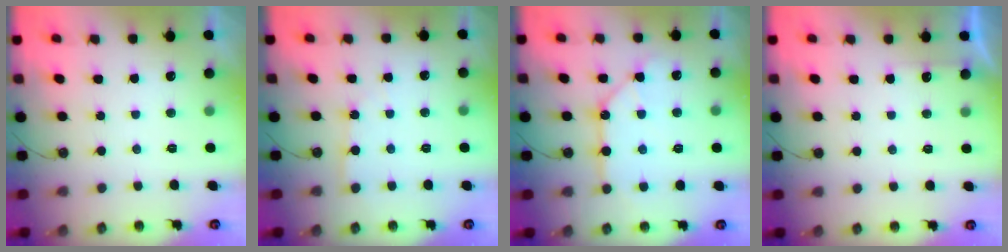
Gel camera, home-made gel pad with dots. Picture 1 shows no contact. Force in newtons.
{"total": 2.7, "press": 2.7, "slide": 0.4}
{"total": 10.8, "press": 10.7, "slide": 1.3}
{"total": 2.6, "press": 2.6, "slide": 0.5}